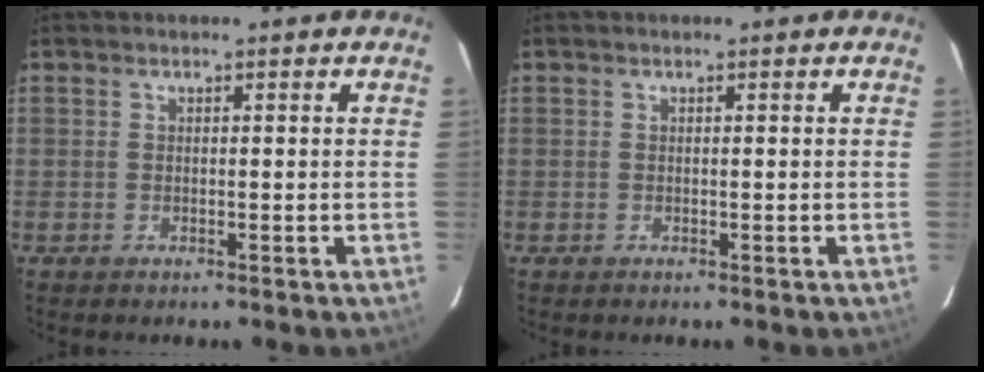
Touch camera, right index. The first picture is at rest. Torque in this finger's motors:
{"motor_torque": [1.25, 0.89, 0.00, 0.00]}